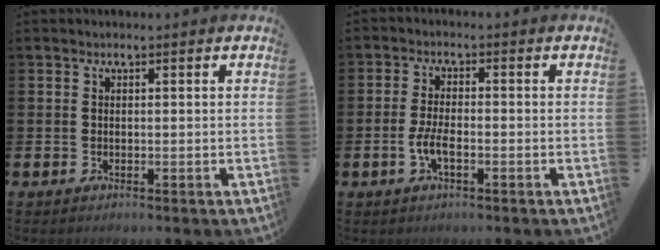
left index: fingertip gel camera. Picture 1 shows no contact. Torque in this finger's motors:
{"motor_torque": [0.76, 0.24, 0.15, 0.14]}